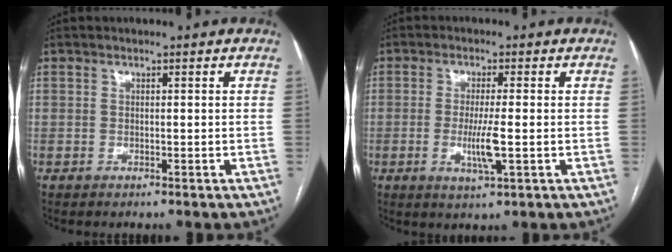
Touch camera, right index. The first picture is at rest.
{"total": 5.1, "force": [-1.0, 0.2, 5.0], "torque": [-0.101, -0.013, -0.017]}